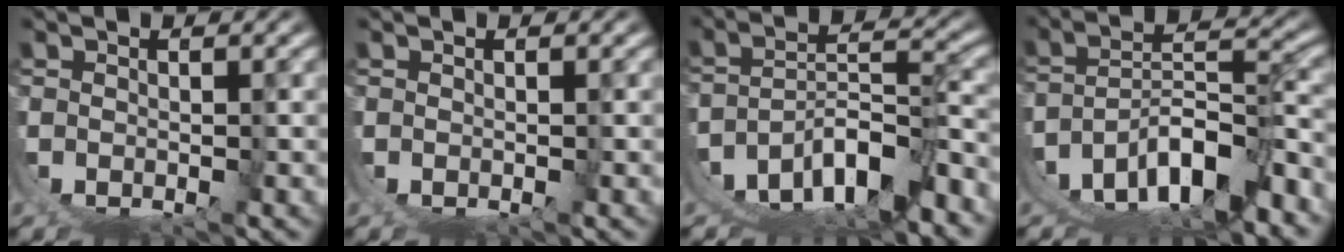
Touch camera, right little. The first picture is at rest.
{"total": 0.0}
{"total": 10.9, "force": [-4.4, 7.1, 7.0], "torque": [-0.132, -0.019, -0.065]}
{"total": 12.1, "force": [-4.1, 8.1, 7.9], "torque": [-0.152, -0.020, -0.061]}